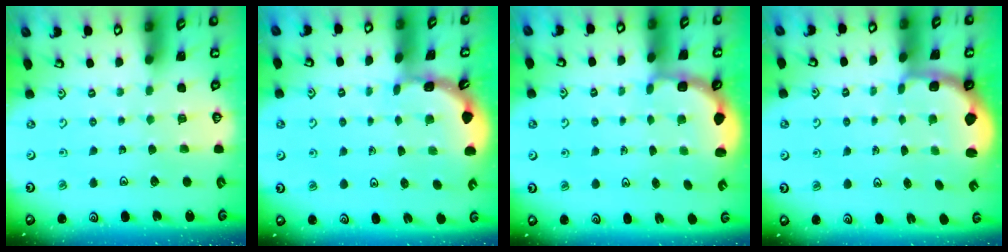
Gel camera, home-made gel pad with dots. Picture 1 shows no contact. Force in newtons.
{"total": 1.7, "press": 1.7, "slide": 0.1}
{"total": 3.0, "press": 2.6, "slide": 1.5}
{"total": 2.5, "press": 1.3, "slide": 2.1}